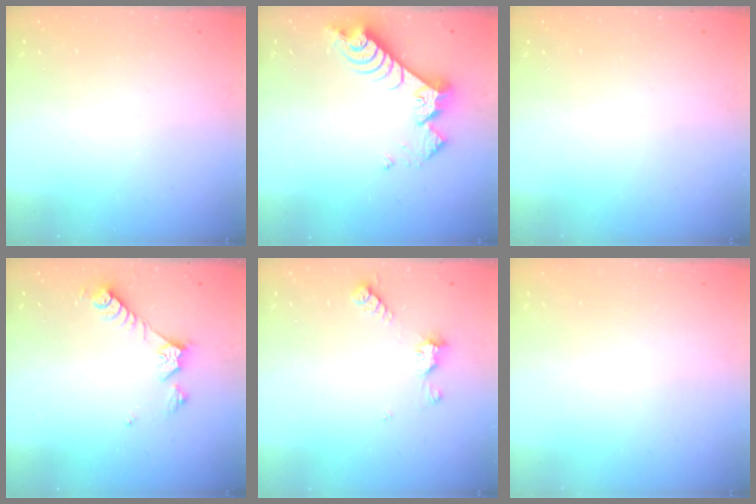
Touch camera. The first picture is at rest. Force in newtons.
{"total": 8.2, "press": 8.2, "slide": 1.0}
{"total": 0.0}
{"total": 8.3, "press": 8.3, "slide": 0.1}
{"total": 5.9, "press": 5.9, "slide": 0.9}
{"total": 0.0}